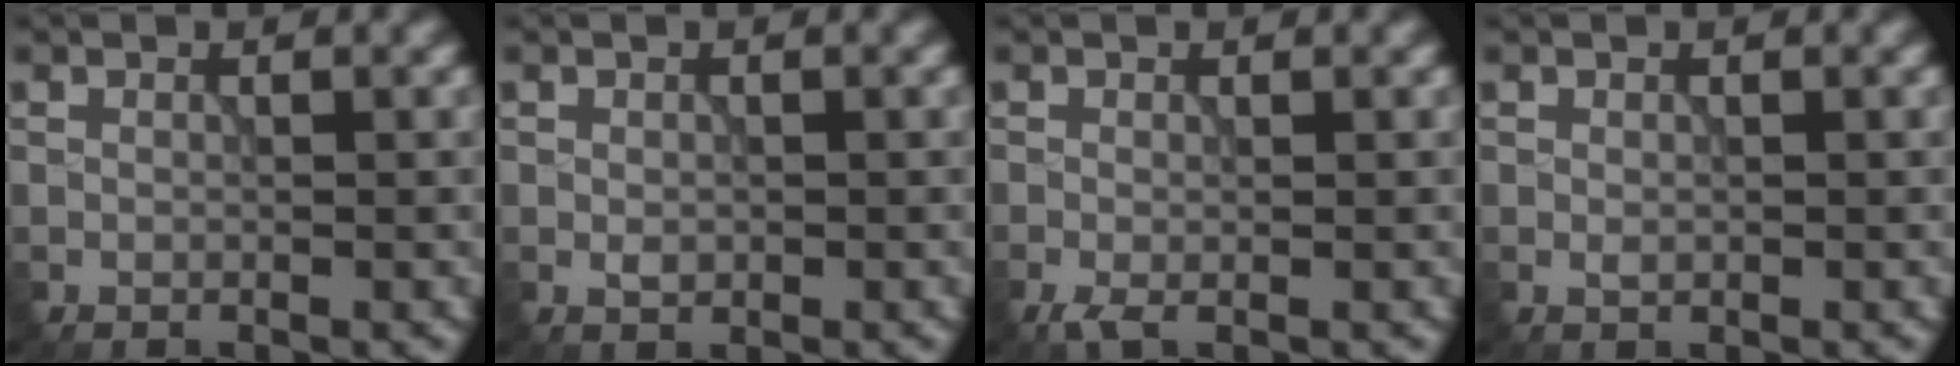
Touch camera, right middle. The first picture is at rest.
{"total": 0.9, "force": [-0.2, 0.7, 0.6], "torque": [-0.010, -0.002, -0.003]}
{"total": 1.2, "force": [-0.6, 0.4, 1.0], "torque": [-0.025, -0.006, -0.014]}
{"total": 0.6, "force": [-0.1, 0.4, 0.4], "torque": [-0.007, -0.002, 0.000]}